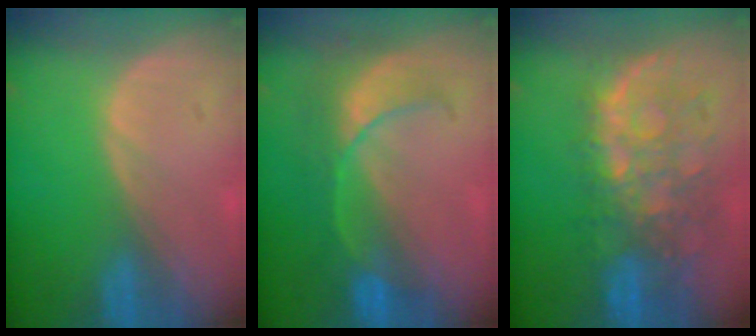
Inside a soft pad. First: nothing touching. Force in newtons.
{"total": 8.0, "press": 7.3, "slide": 3.3}
{"total": 10.4, "press": 9.4, "slide": 4.6}